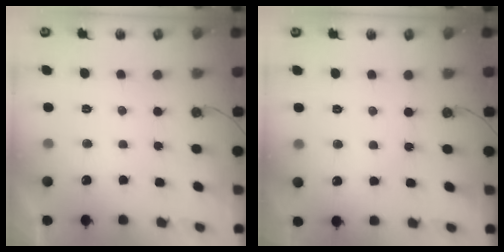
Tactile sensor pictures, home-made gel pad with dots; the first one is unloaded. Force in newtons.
{"total": 2.5, "press": 2.5, "slide": 0.4}